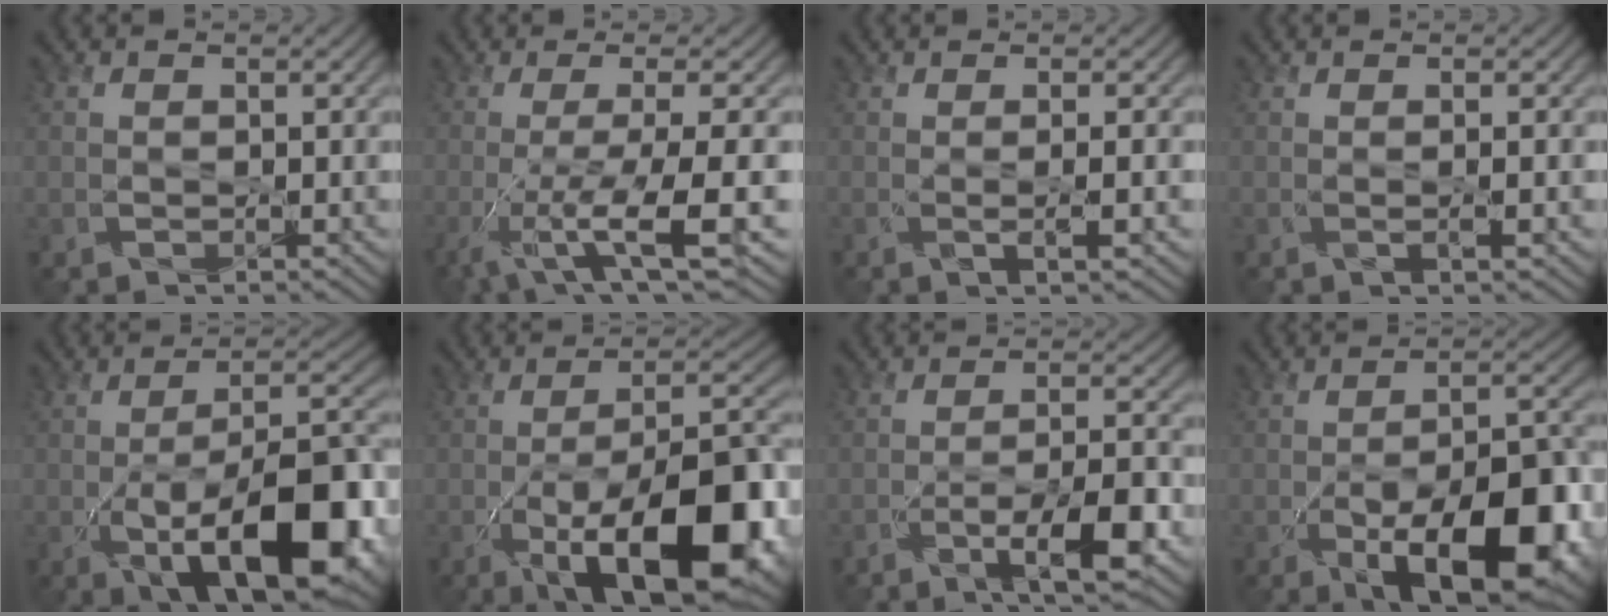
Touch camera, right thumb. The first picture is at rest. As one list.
[{"total": 9.4, "force": [-2.9, 1.8, 8.7], "torque": [-0.150, 0.000, -0.054]}, {"total": 2.4, "force": [0.0, 0.5, 2.3], "torque": [-0.040, 0.003, -0.006]}, {"total": 1.4, "force": [0.0, 0.2, 1.3], "torque": [-0.024, 0.002, -0.004]}, {"total": 15.5, "force": [-5.1, 6.5, 13.1], "torque": [-0.200, -0.016, -0.085]}, {"total": 17.0, "force": [-6.4, 6.8, 14.1], "torque": [-0.209, -0.009, -0.109]}, {"total": 7.9, "force": [-4.3, 1.9, 6.4], "torque": [-0.103, 0.002, -0.068]}, {"total": 14.2, "force": [-5.6, 6.3, 11.4], "torque": [-0.179, -0.025, -0.085]}]